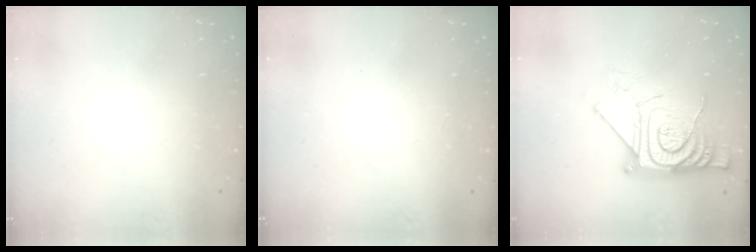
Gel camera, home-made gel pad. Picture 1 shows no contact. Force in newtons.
{"total": 2.6, "press": 2.6, "slide": 0.4}
{"total": 14.9, "press": 14.9, "slide": 1.4}